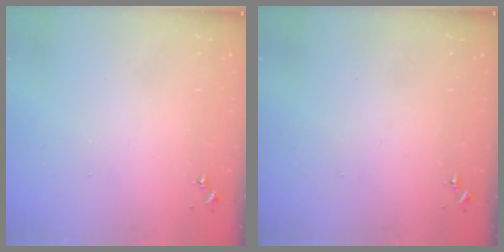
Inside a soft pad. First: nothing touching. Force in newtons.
{"total": 0.0}